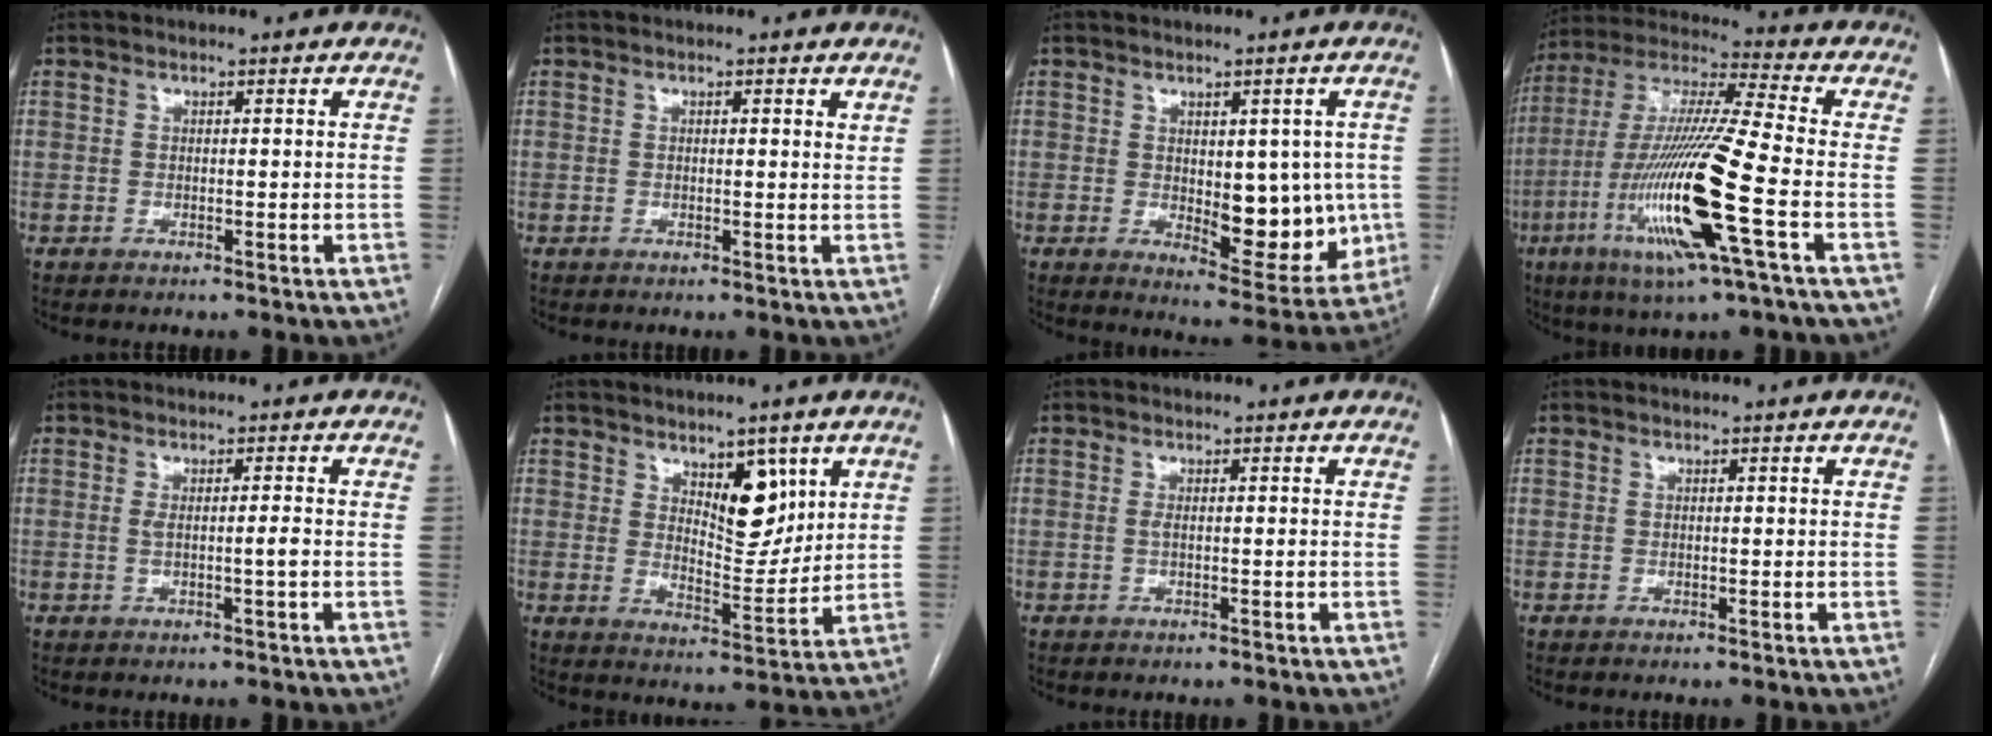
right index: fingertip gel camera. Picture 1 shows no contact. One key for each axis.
{"total": 1.3, "fx": 0.9, "fy": 0.2, "fz": 0.9, "tx": -0.015, "ty": 0.002, "tz": 0.008}
{"total": 10.8, "fx": -0.7, "fy": 5.0, "fz": 9.6, "tx": -0.109, "ty": -0.005, "tz": 0.008}
{"total": 19.9, "fx": -6.4, "fy": 0.3, "fz": 18.8, "tx": -0.403, "ty": -0.025, "tz": -0.127}
{"total": 2.1, "fx": -0.3, "fy": -0.3, "fz": 2.0, "tx": -0.038, "ty": -0.003, "tz": -0.004}
{"total": 7.7, "fx": 4.0, "fy": 3.3, "fz": 5.6, "tx": -0.084, "ty": -0.008, "tz": 0.071}
{"total": 0.9, "fx": -0.1, "fy": -0.1, "fz": 0.9, "tx": -0.020, "ty": -0.002, "tz": -0.001}
{"total": 0.0}